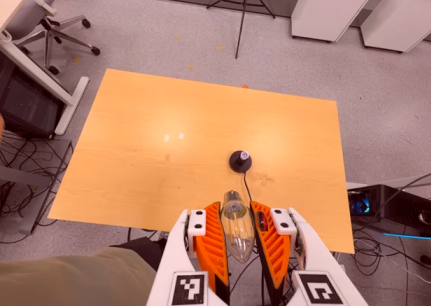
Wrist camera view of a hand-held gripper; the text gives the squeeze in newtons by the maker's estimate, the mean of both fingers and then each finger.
{"total": 19.3, "left": 20.6, "right": 17.9}